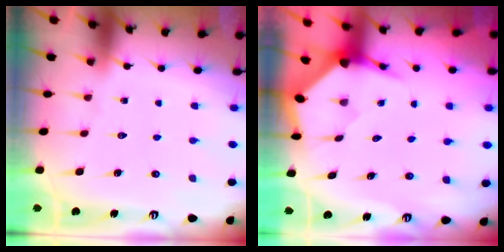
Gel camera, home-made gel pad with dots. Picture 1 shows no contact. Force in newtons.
{"total": 3.7, "press": 3.6, "slide": 0.4}